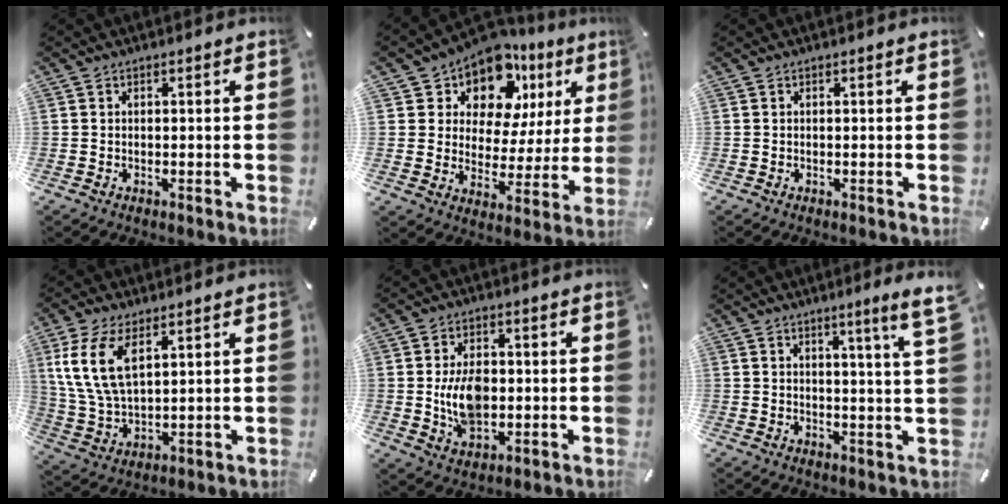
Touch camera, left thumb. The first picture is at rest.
{"total": 11.8, "force": [8.6, 7.1, 3.9], "torque": [-0.076, -0.073, 0.155]}
{"total": 0.0}
{"total": 11.3, "force": [5.2, 5.8, 8.2], "torque": [-0.203, -0.011, 0.093]}
{"total": 10.1, "force": [-0.1, 6.9, 7.4], "torque": [-0.135, -0.001, -0.003]}
{"total": 6.6, "force": [3.8, -0.6, 5.3], "torque": [-0.083, -0.021, 0.058]}